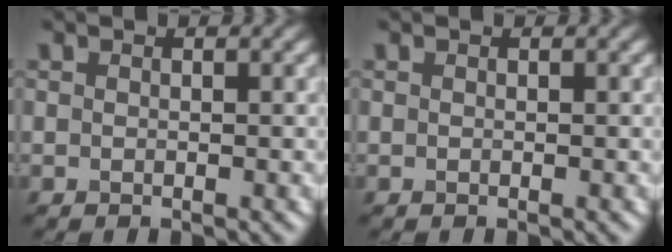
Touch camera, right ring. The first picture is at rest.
{"total": 0.0}